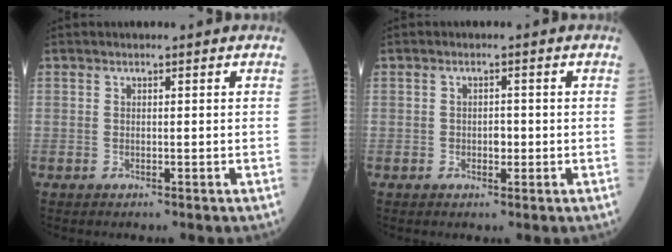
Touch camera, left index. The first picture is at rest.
{"total": 1.5, "force": [-0.5, 1.0, 1.0], "torque": [-0.014, -0.001, -0.008]}